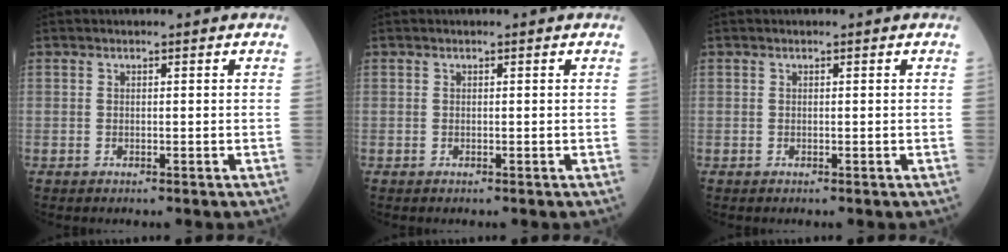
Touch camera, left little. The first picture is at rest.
{"total": 0.0}
{"total": 0.0}